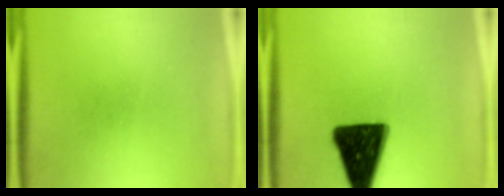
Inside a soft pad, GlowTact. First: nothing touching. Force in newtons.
{"total": 17.6}